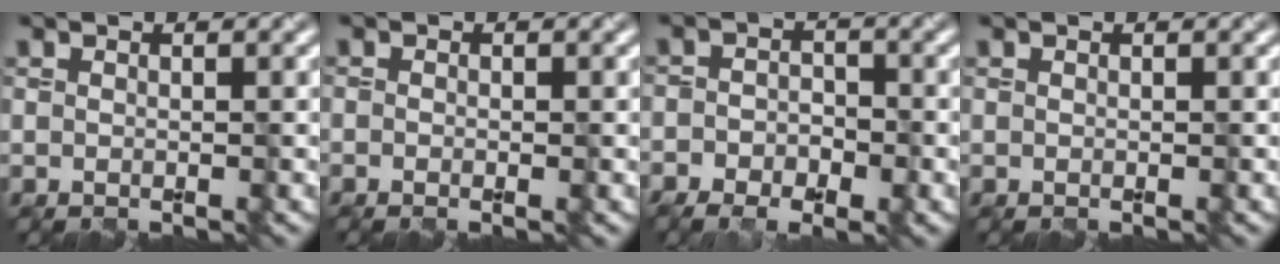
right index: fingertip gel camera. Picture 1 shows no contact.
{"total": 1.0, "force": [-0.9, -0.5, -0.2], "torque": [0.000, 0.004, -0.006]}
{"total": 3.9, "force": [-2.7, 2.1, 1.8], "torque": [-0.022, 0.002, -0.039]}
{"total": 0.0}